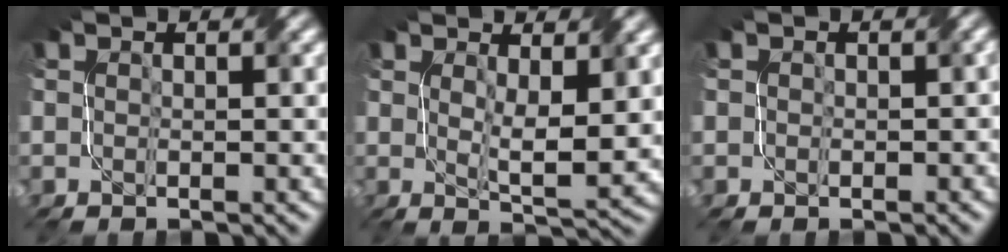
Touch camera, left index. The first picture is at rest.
{"total": 4.1, "force": [1.3, 1.2, 3.8], "torque": [-0.070, -0.010, 0.026]}
{"total": 0.7, "force": [0.0, 0.7, 0.2], "torque": [-0.001, -0.003, -0.003]}